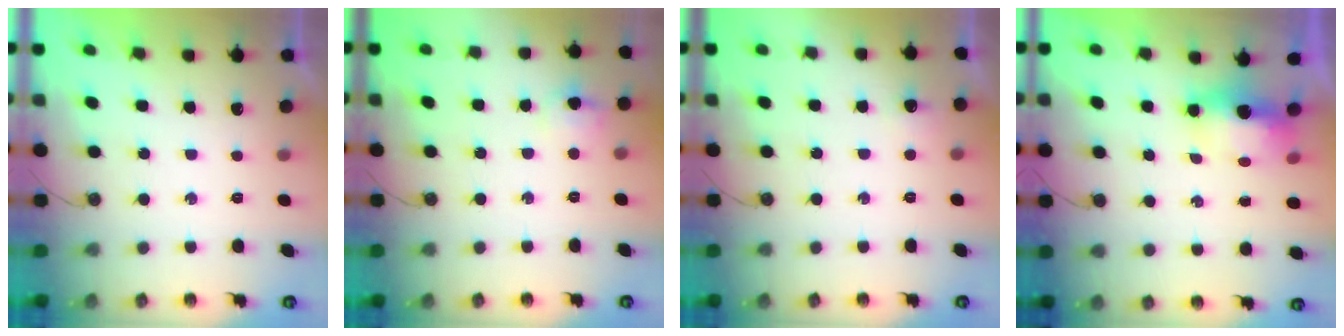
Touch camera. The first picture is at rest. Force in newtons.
{"total": 4.8, "press": 4.6, "slide": 1.2}
{"total": 12.5, "press": 4.7, "slide": 11.6}
{"total": 6.7, "press": 6.6, "slide": 1.0}